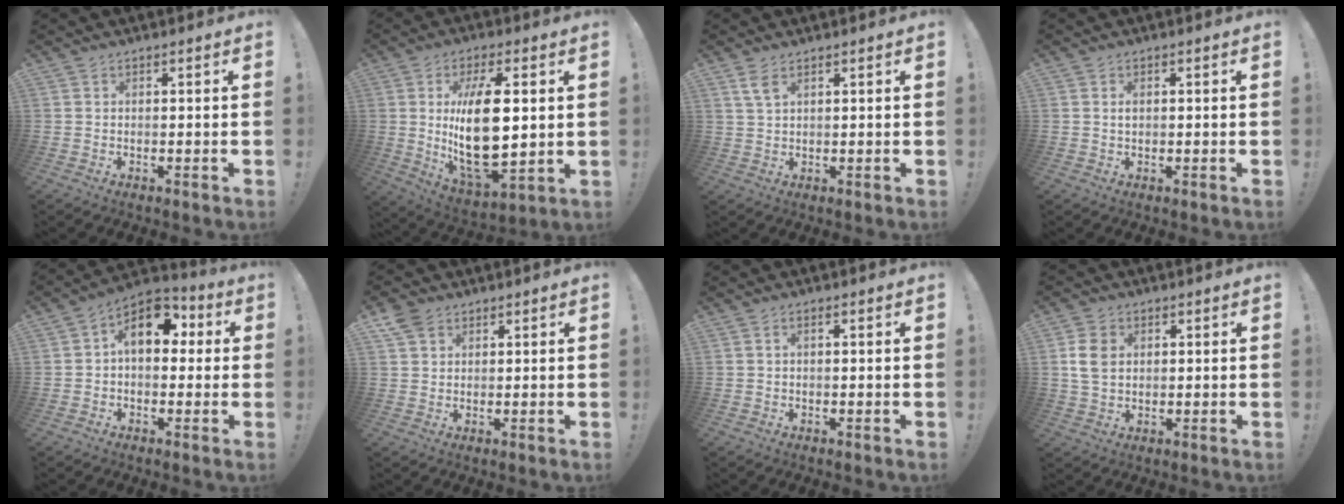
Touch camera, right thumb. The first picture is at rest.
{"total": 20.3, "force": [2.7, 9.2, 17.9], "torque": [-0.336, -0.027, 0.043]}
{"total": 3.8, "force": [2.0, 1.4, 2.8], "torque": [-0.052, -0.004, 0.037]}
{"total": 0.8, "force": [0.4, 0.5, 0.4], "torque": [-0.005, 0.001, 0.006]}
{"total": 12.7, "force": [3.3, 8.4, 8.9], "torque": [-0.132, 0.007, 0.067]}
{"total": 5.0, "force": [2.9, 3.5, 1.9], "torque": [-0.037, -0.005, 0.057]}
{"total": 1.1, "force": [0.0, 0.5, 1.0], "torque": [-0.027, 0.007, 0.001]}
{"total": 7.3, "force": [1.8, 5.5, 4.4], "torque": [-0.086, 0.008, 0.037]}